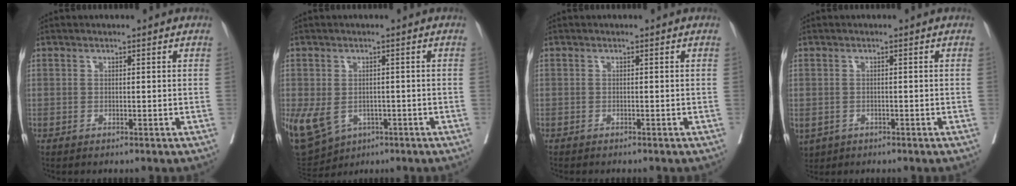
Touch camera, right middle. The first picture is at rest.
{"total": 16.6, "force": [-6.1, 12.8, 8.5], "torque": [-0.232, -0.009, -0.078]}
{"total": 2.0, "force": [-1.8, 0.3, 0.8], "torque": [-0.017, -0.003, -0.023]}
{"total": 7.0, "force": [-3.3, 5.4, 3.0], "torque": [-0.094, -0.007, -0.043]}